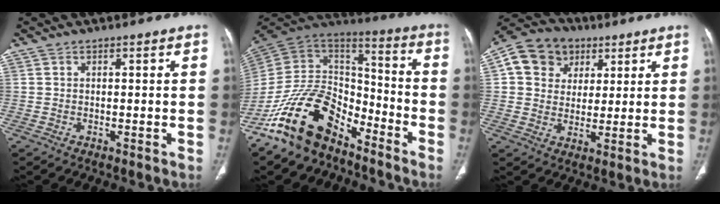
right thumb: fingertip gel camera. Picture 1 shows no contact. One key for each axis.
{"total": 19.5, "fx": -13.0, "fy": 10.6, "fz": 10.0, "tx": -0.154, "ty": 0.098, "tz": -0.245}
{"total": 11.9, "fx": 4.3, "fy": 10.0, "fz": 4.8, "tx": -0.063, "ty": 0.003, "tz": 0.067}